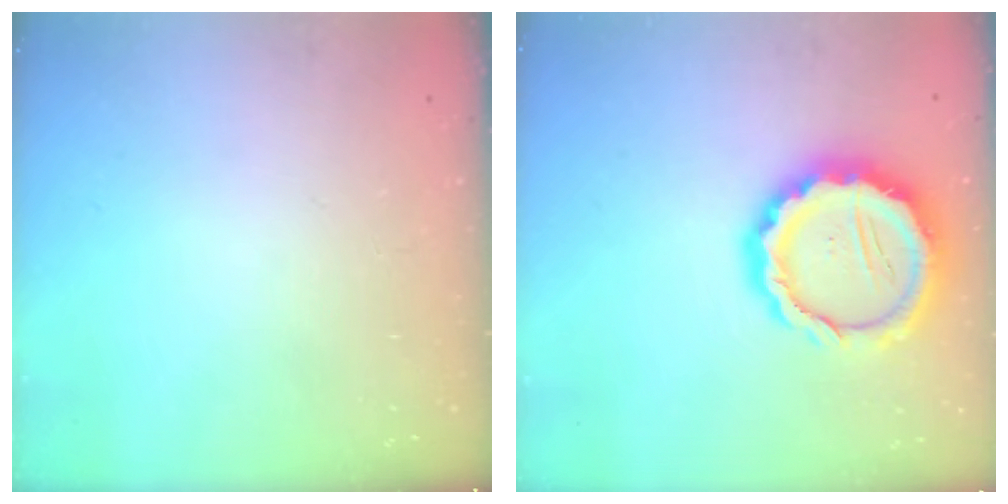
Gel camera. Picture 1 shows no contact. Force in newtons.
{"total": 14.9, "press": 14.7, "slide": 2.8}